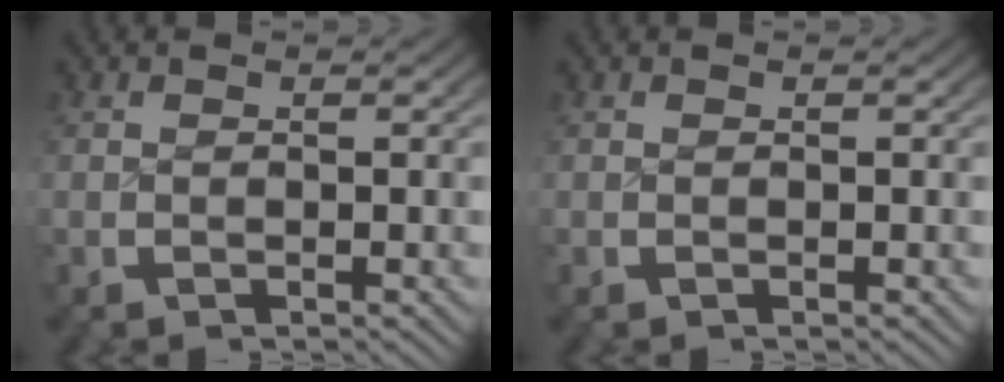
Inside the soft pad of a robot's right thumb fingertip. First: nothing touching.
{"total": 0.0}